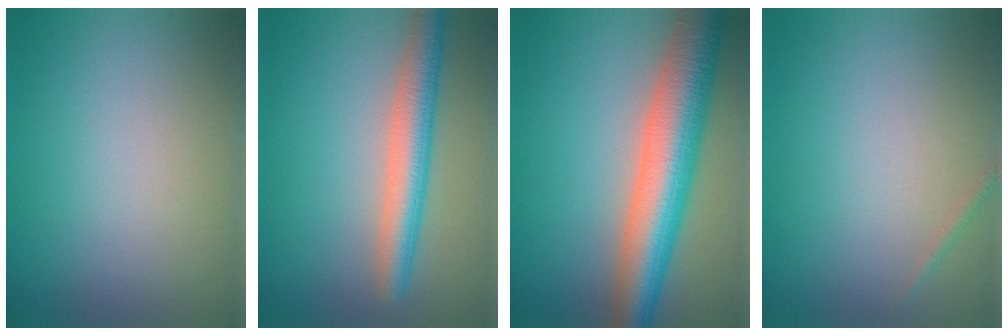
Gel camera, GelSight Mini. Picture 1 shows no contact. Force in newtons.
{"total": 4.5, "press": 4.5, "slide": 0.1}
{"total": 9.3, "press": 9.3, "slide": 0.4}
{"total": 0.6, "press": 0.6, "slide": 0.0}